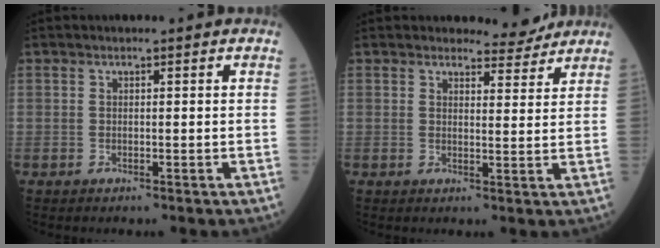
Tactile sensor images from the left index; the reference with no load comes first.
{"total": 3.9, "force": [3.8, 0.9, 0.0], "torque": [-0.004, -0.012, 0.044]}